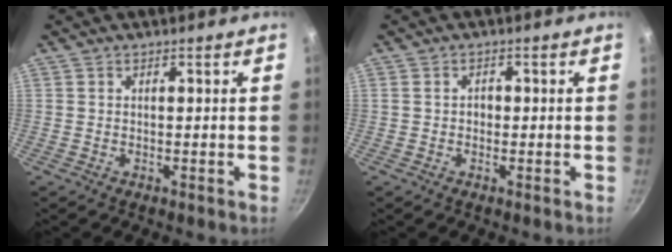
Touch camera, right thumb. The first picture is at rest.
{"total": 1.4, "force": [-0.2, 1.2, 0.8], "torque": [-0.007, 0.006, -0.005]}